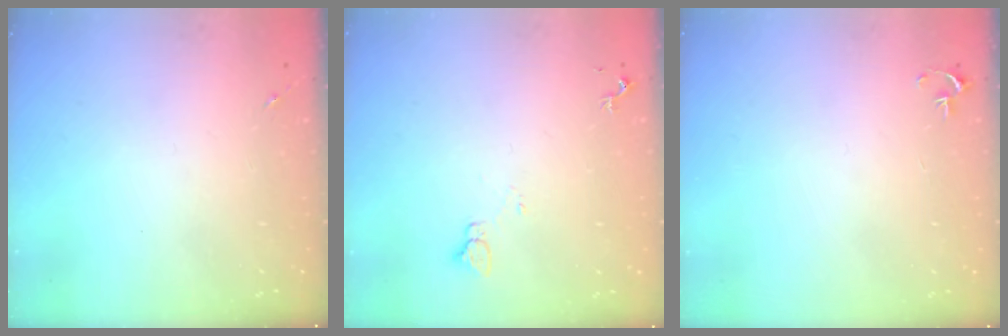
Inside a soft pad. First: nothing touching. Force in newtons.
{"total": 5.1, "press": 5.1, "slide": 0.5}
{"total": 3.4, "press": 3.4, "slide": 0.3}